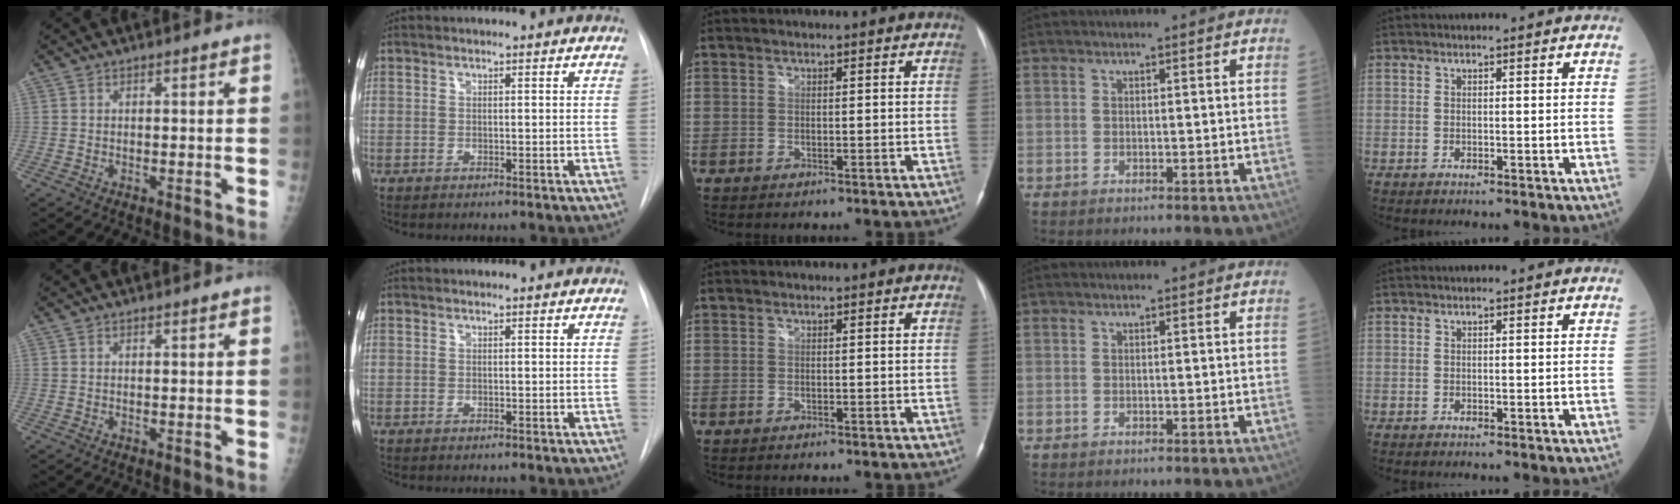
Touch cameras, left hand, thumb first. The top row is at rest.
{}